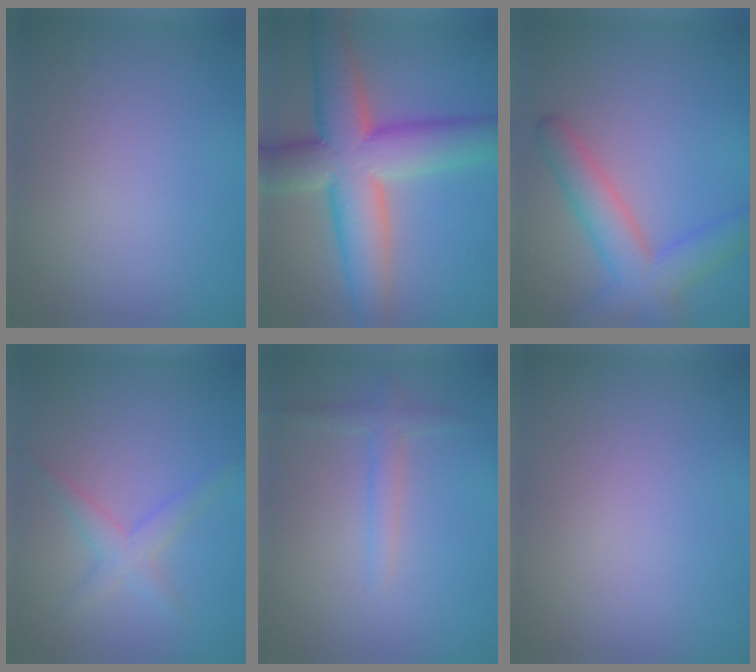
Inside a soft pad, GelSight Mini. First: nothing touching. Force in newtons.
{"total": 11.2, "press": 11.2, "slide": 0.5}
{"total": 5.4, "press": 5.4, "slide": 0.2}
{"total": 2.3, "press": 2.3, "slide": 0.1}
{"total": 1.8, "press": 1.8, "slide": 0.1}
{"total": 0.0}